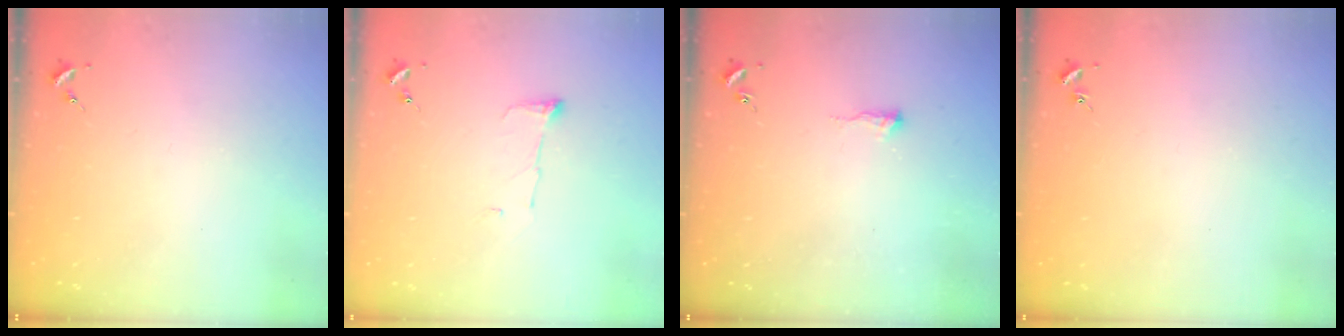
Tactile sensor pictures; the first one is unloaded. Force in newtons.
{"total": 4.8, "press": 4.7, "slide": 0.7}
{"total": 4.4, "press": 4.3, "slide": 0.6}
{"total": 0.9, "press": 0.9, "slide": 0.2}